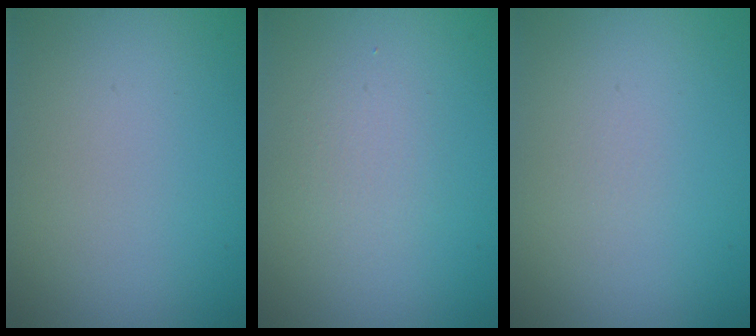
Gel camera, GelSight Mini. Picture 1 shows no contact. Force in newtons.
{"total": 1.4, "press": 1.4, "slide": 0.0}
{"total": 0.0}